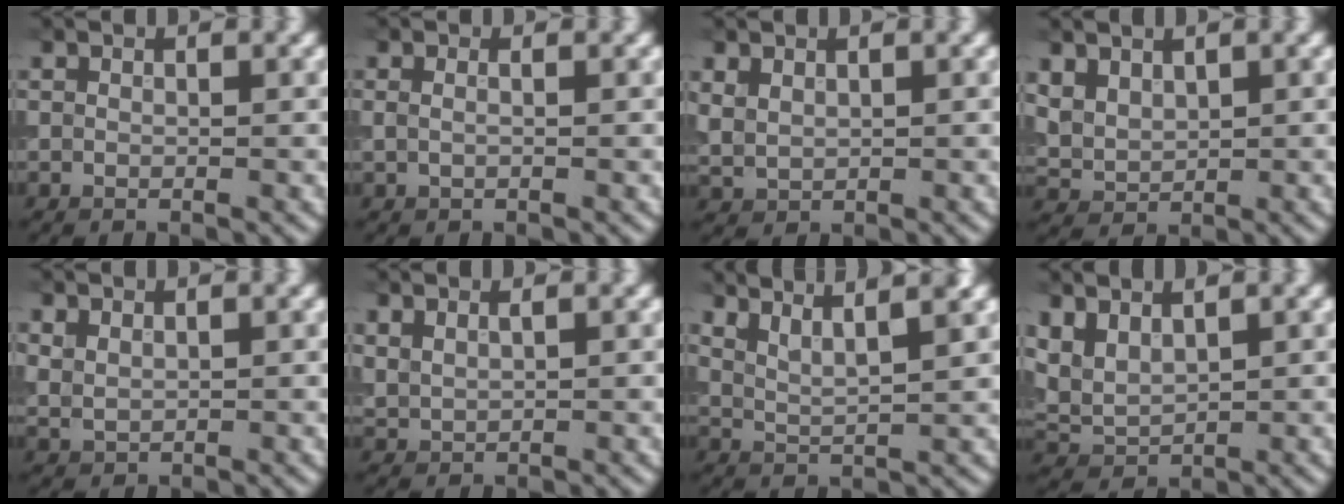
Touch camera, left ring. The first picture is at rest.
{"total": 0.8, "force": [0.2, 0.4, 0.7], "torque": [-0.016, -0.003, 0.001]}
{"total": 1.6, "force": [0.8, 1.0, 0.9], "torque": [-0.024, -0.001, 0.021]}
{"total": 3.0, "force": [1.5, 2.1, 1.5], "torque": [-0.044, -0.007, 0.038]}
{"total": 1.3, "force": [0.8, 0.8, 0.8], "torque": [-0.021, -0.002, 0.020]}
{"total": 1.1, "force": [0.8, 0.4, 0.6], "torque": [-0.020, -0.003, 0.020]}
{"total": 5.1, "force": [3.9, 1.4, 3.1], "torque": [-0.044, 0.027, 0.039]}
{"total": 3.1, "force": [1.8, 1.7, 1.9], "torque": [-0.051, 0.002, 0.036]}